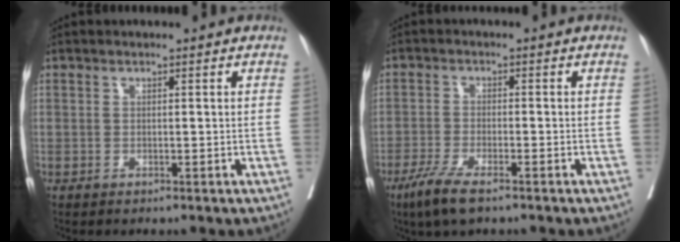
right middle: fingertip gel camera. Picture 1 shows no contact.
{"total": 6.9, "force": [-4.7, 1.2, 4.8], "torque": [-0.100, -0.016, -0.082]}